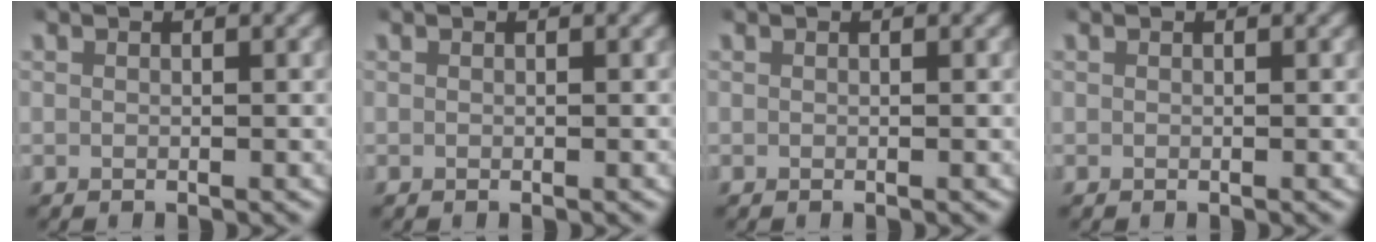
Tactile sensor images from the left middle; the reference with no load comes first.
{"total": 0.0}
{"total": 0.0}
{"total": 0.0}